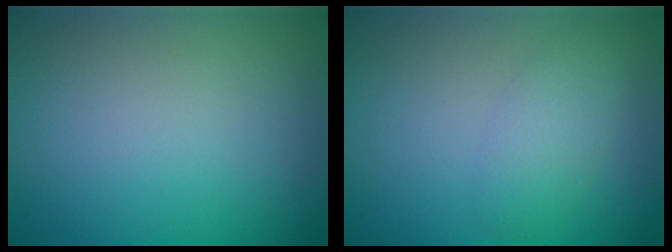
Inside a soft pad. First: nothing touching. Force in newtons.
{"total": 2.4, "press": 2.4, "slide": 0.0}